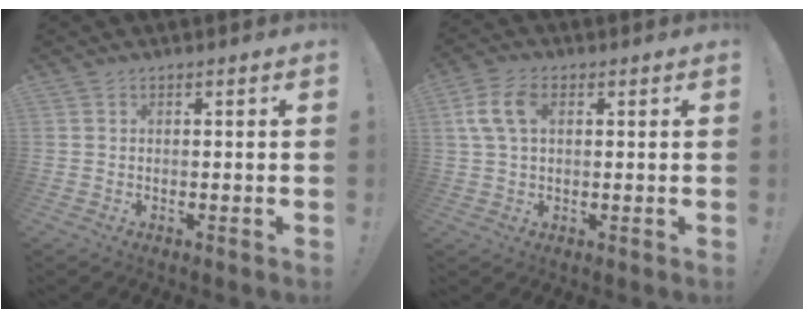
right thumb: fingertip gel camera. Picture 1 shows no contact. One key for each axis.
{"total": 8.6, "fx": 2.4, "fy": 5.3, "fz": 6.4, "tx": -0.126, "ty": 0.009, "tz": 0.046}